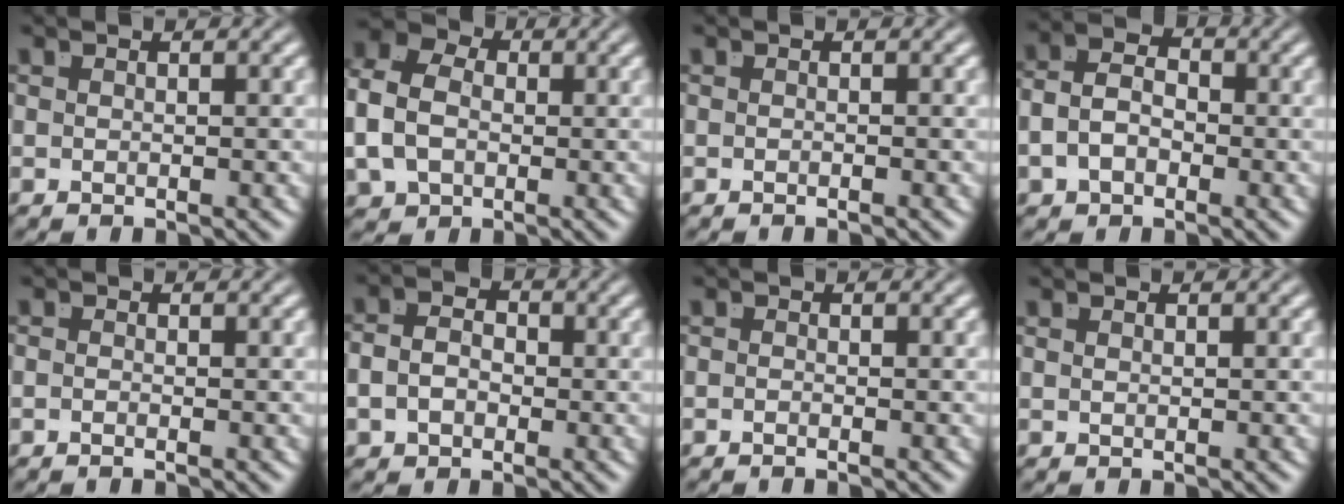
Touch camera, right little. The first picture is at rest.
{"total": 6.8, "force": [0.6, 5.6, 3.8], "torque": [-0.081, 0.000, 0.005]}
{"total": 0.7, "force": [-0.4, -0.5, 0.0], "torque": [0.003, 0.001, -0.007]}
{"total": 5.4, "force": [-0.7, 4.1, 3.4], "torque": [-0.070, -0.008, -0.013]}
{"total": 0.9, "force": [-0.8, -0.4, 0.3], "torque": [-0.002, -0.004, -0.014]}
{"total": 3.9, "force": [-0.7, 3.1, 2.3], "torque": [-0.046, -0.008, -0.012]}
{"total": 1.0, "force": [-0.8, -0.7, 0.1], "torque": [0.002, -0.005, -0.012]}
{"total": 0.6, "force": [0.0, -0.6, 0.2], "torque": [-0.002, -0.006, 0.005]}